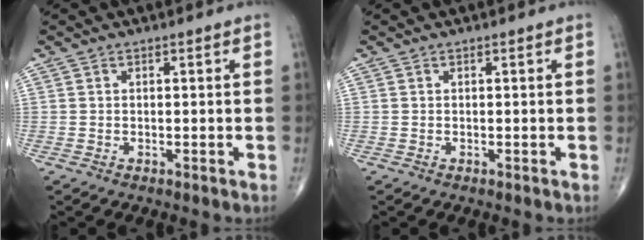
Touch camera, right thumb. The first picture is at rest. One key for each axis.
{"total": 0.0}